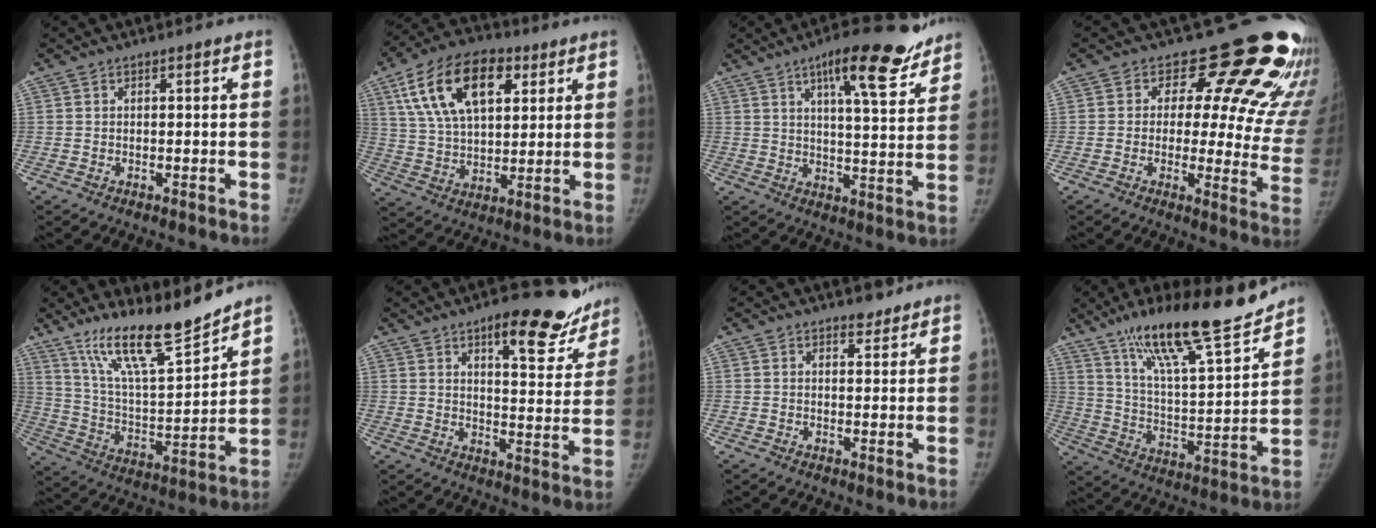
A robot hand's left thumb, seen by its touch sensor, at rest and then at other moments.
{"total": 19.4, "force": [8.2, 10.7, 13.9], "torque": [-0.226, -0.007, 0.146]}
{"total": 14.6, "force": [9.8, 3.7, 10.2], "torque": [-0.122, -0.041, 0.144]}
{"total": 21.1, "force": [14.2, 9.5, 12.3], "torque": [-0.098, -0.078, 0.151]}
{"total": 17.2, "force": [13.9, 2.6, 9.7], "torque": [-0.141, -0.086, 0.254]}
{"total": 16.2, "force": [11.5, 5.9, 9.9], "torque": [-0.073, -0.069, 0.145]}
{"total": 2.5, "force": [2.1, 1.2, 0.8], "torque": [0.001, -0.014, 0.028]}
{"total": 22.0, "force": [17.0, 3.3, 13.6], "torque": [-0.199, -0.085, 0.291]}